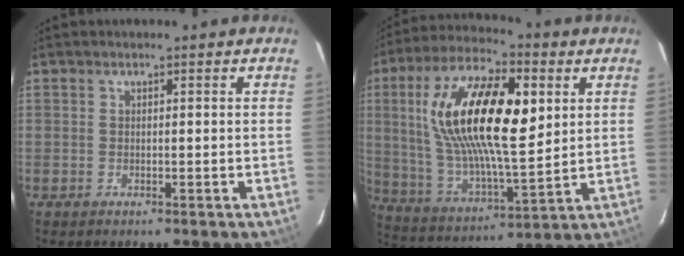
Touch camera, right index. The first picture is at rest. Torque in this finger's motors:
{"motor_torque": [1.72, -0.42, 1.05, 0.21]}